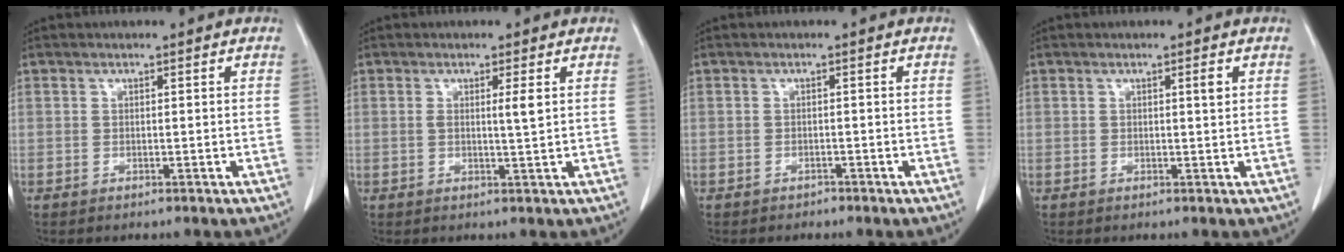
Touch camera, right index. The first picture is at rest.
{"total": 2.2, "force": [0.5, -0.3, 2.1], "torque": [-0.037, -0.002, 0.007]}
{"total": 0.8, "force": [-0.7, 0.4, 0.0], "torque": [-0.005, 0.000, -0.013]}
{"total": 1.1, "force": [0.4, 0.0, 1.0], "torque": [-0.018, 0.000, 0.006]}